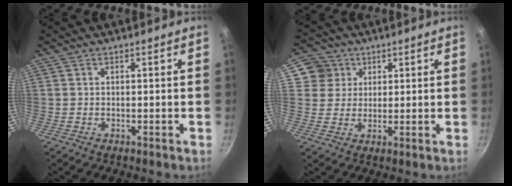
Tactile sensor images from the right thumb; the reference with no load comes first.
{"total": 6.5, "force": [2.6, 5.9, 0.9], "torque": [0.028, 0.006, 0.039]}